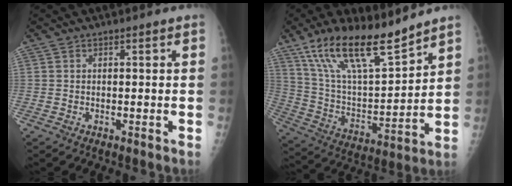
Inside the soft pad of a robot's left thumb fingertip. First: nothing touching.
{"total": 19.0, "force": [13.9, 5.4, 11.8], "torque": [-0.185, -0.065, 0.260]}